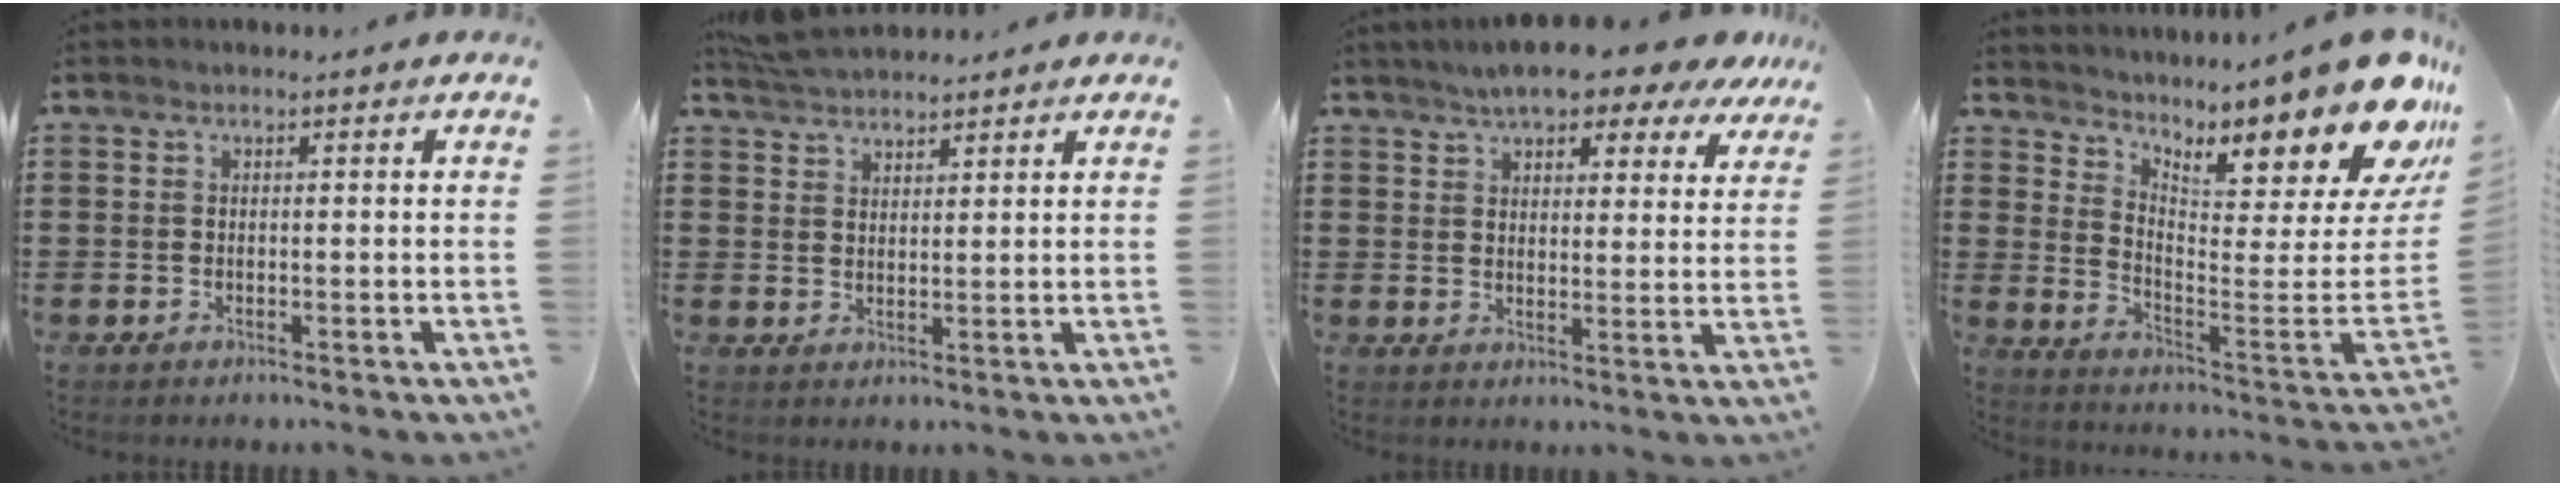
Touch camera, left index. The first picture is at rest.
{"total": 4.5, "force": [4.3, 1.0, 0.6], "torque": [-0.025, -0.006, 0.085]}
{"total": 6.9, "force": [6.0, 1.8, 2.8], "torque": [-0.062, -0.017, 0.105]}
{"total": 12.6, "force": [9.6, 2.4, 7.8], "torque": [-0.108, -0.099, 0.154]}